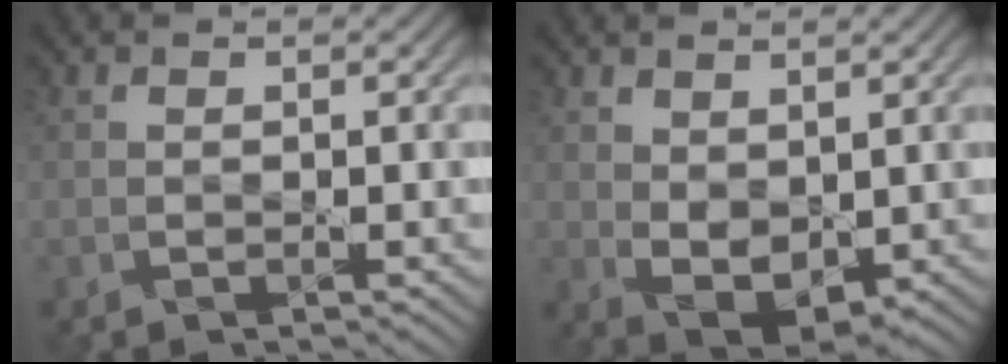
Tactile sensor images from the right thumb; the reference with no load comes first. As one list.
[{"total": 4.9, "force": [0.9, 3.1, 3.6], "torque": [-0.078, -0.009, 0.021]}]